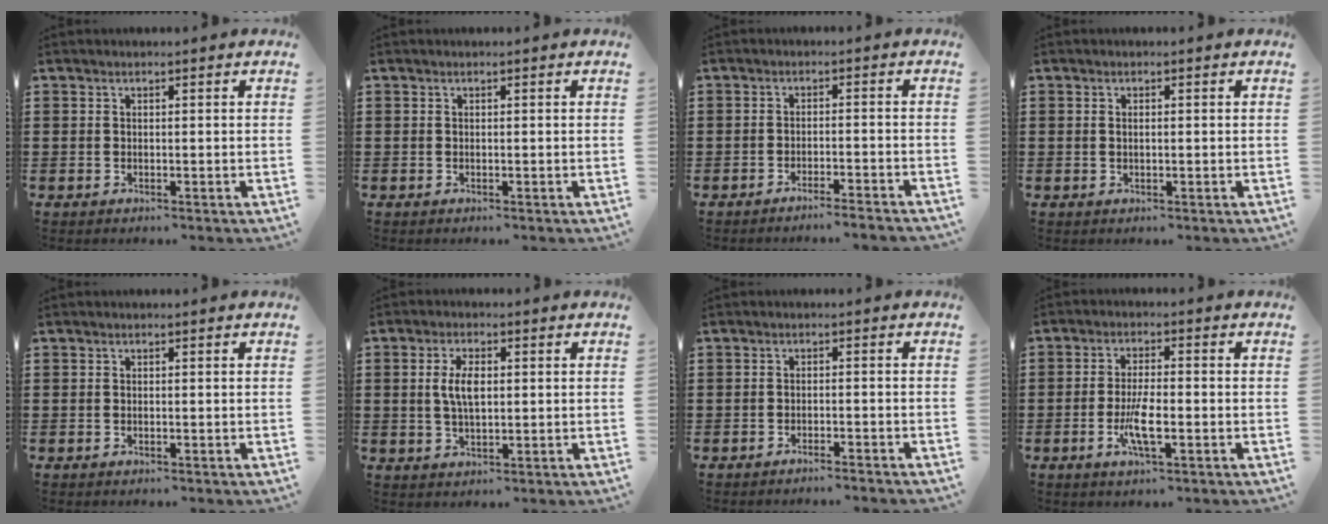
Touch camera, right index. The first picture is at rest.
{"total": 0.0}
{"total": 2.5, "force": [-2.4, -0.5, 0.6], "torque": [-0.011, 0.000, -0.050]}
{"total": 0.7, "force": [0.0, 0.2, 0.6], "torque": [-0.014, 0.001, -0.001]}
{"total": 0.0}
{"total": 4.8, "force": [0.6, 2.1, 4.3], "torque": [-0.095, 0.006, 0.006]}
{"total": 1.7, "force": [-1.6, -0.4, 0.4], "torque": [-0.006, 0.001, -0.032]}
{"total": 5.5, "force": [-1.8, 1.1, 5.1], "torque": [-0.105, -0.012, -0.034]}